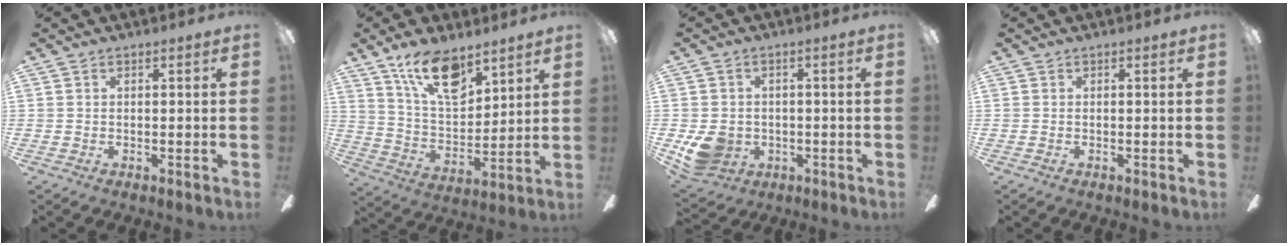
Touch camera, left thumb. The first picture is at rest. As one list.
[{"total": 15.4, "force": [10.6, 6.5, 9.1], "torque": [-0.162, -0.049, 0.189]}, {"total": 8.3, "force": [-1.8, 7.0, 4.0], "torque": [-0.087, 0.004, -0.031]}, {"total": 0.0}]